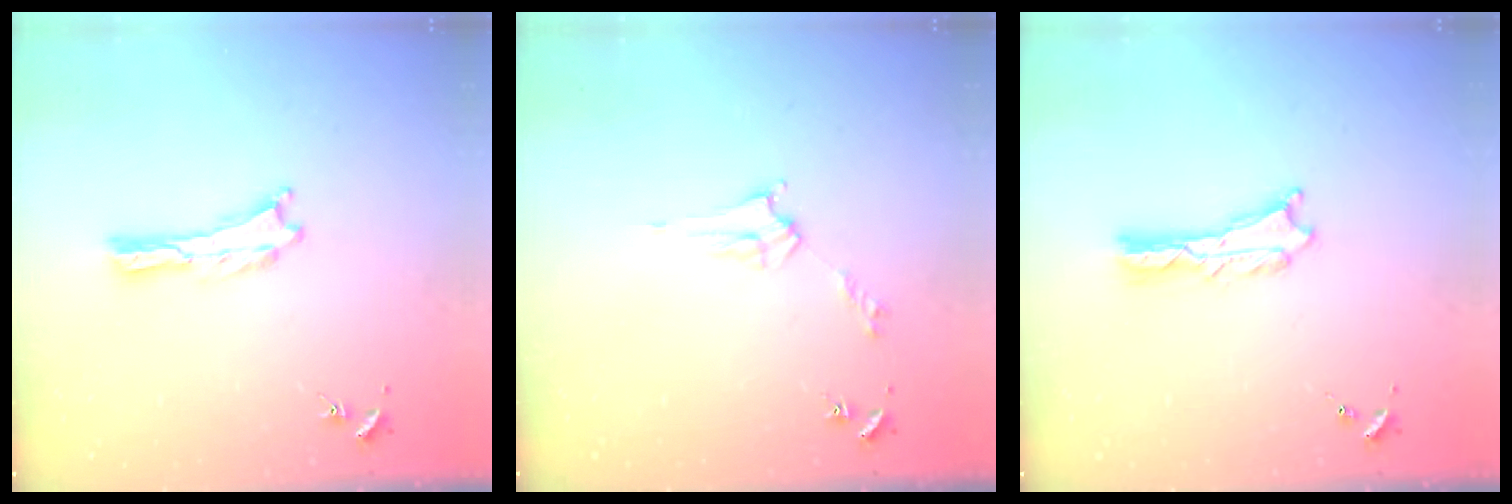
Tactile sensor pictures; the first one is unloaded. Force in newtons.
{"total": 2.8, "press": 2.8, "slide": 0.3}
{"total": 1.3, "press": 1.3, "slide": 0.1}